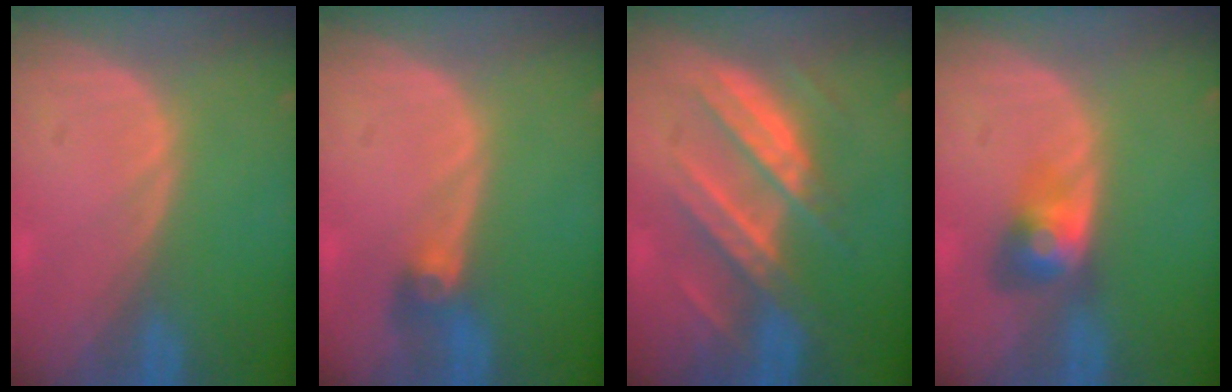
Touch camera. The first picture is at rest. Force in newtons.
{"total": 2.9, "press": 2.6, "slide": 1.4}
{"total": 7.8, "press": 7.8, "slide": 0.3}
{"total": 3.9, "press": 3.9, "slide": 0.3}